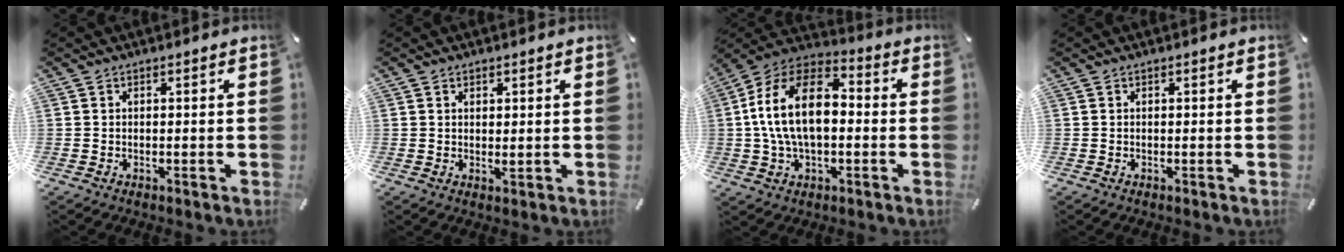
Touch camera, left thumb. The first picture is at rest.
{"total": 0.9, "force": [0.5, 0.6, 0.5], "torque": [-0.002, -0.002, 0.008]}
{"total": 16.4, "force": [-0.2, 10.2, 12.9], "torque": [-0.271, 0.018, -0.005]}
{"total": 0.0}